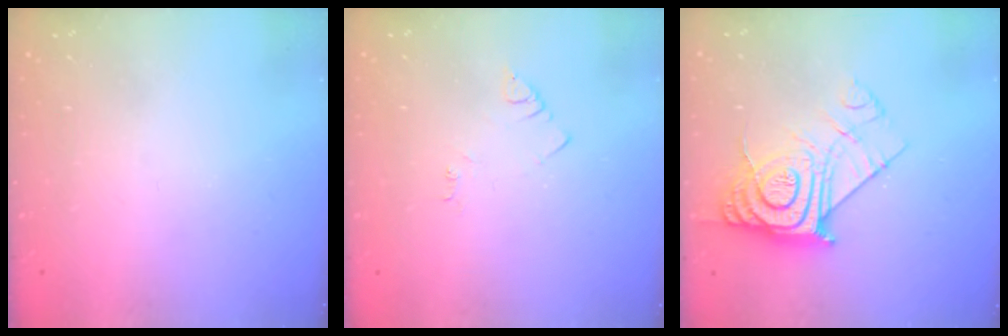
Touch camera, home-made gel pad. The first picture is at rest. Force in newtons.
{"total": 2.7, "press": 2.7, "slide": 0.4}
{"total": 15.3, "press": 15.2, "slide": 1.1}